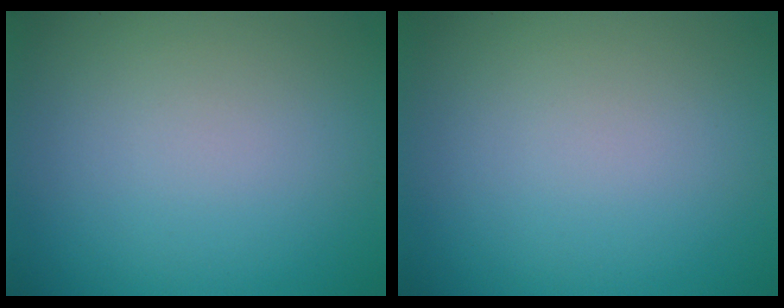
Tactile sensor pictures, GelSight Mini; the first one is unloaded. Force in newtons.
{"total": 0.0}